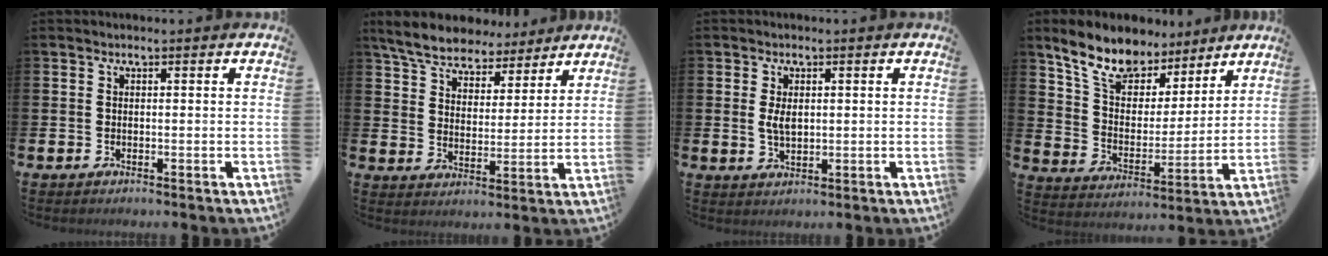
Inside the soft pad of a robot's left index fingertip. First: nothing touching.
{"total": 7.2, "force": [6.7, 2.4, 1.5], "torque": [-0.067, -0.030, 0.122]}
{"total": 3.0, "force": [0.7, 1.7, 2.4], "torque": [-0.038, 0.003, 0.010]}
{"total": 10.2, "force": [8.8, 4.4, 2.7], "torque": [-0.100, -0.050, 0.162]}